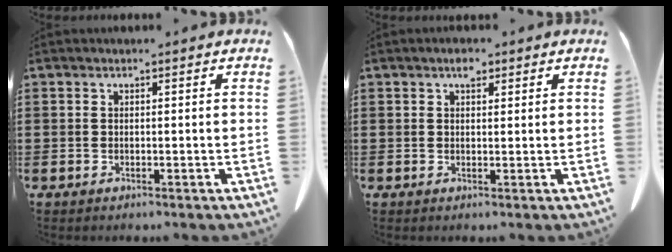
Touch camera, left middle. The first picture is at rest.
{"total": 2.2, "force": [1.4, 1.1, 1.3], "torque": [-0.014, -0.003, 0.022]}